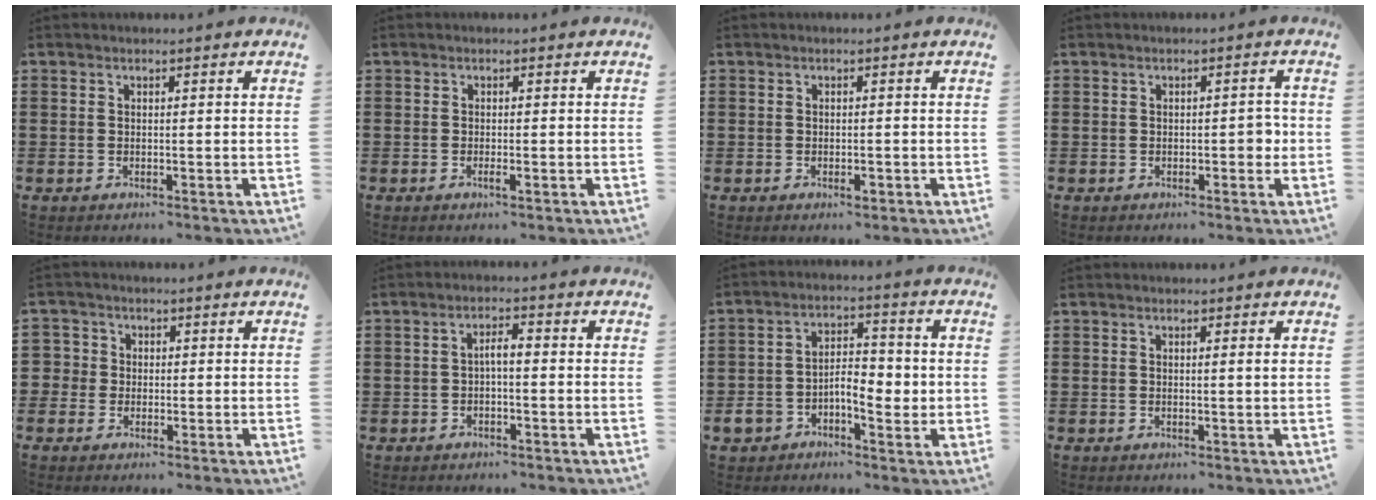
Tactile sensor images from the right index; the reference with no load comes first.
{"total": 0.9, "force": [-0.4, -0.1, 0.8], "torque": [-0.016, -0.008, -0.005]}
{"total": 0.9, "force": [-0.5, 0.4, 0.7], "torque": [-0.016, -0.006, -0.007]}
{"total": 2.0, "force": [-0.4, 1.0, 1.7], "torque": [-0.024, -0.001, -0.010]}
{"total": 2.7, "force": [-0.1, 2.6, 0.2], "torque": [-0.019, 0.008, -0.005]}
{"total": 2.2, "force": [-0.6, 0.5, 2.0], "torque": [-0.038, 0.004, -0.013]}
{"total": 6.6, "force": [-2.1, 4.2, 4.5], "torque": [-0.098, 0.008, -0.045]}
{"total": 1.0, "force": [0.2, -0.1, 0.9], "torque": [-0.017, 0.001, 0.002]}